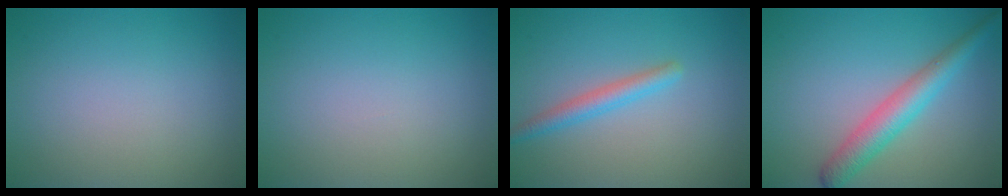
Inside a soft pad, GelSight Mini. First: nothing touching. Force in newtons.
{"total": 0.0}
{"total": 2.1, "press": 2.1, "slide": 0.1}
{"total": 4.0, "press": 4.0, "slide": 0.1}